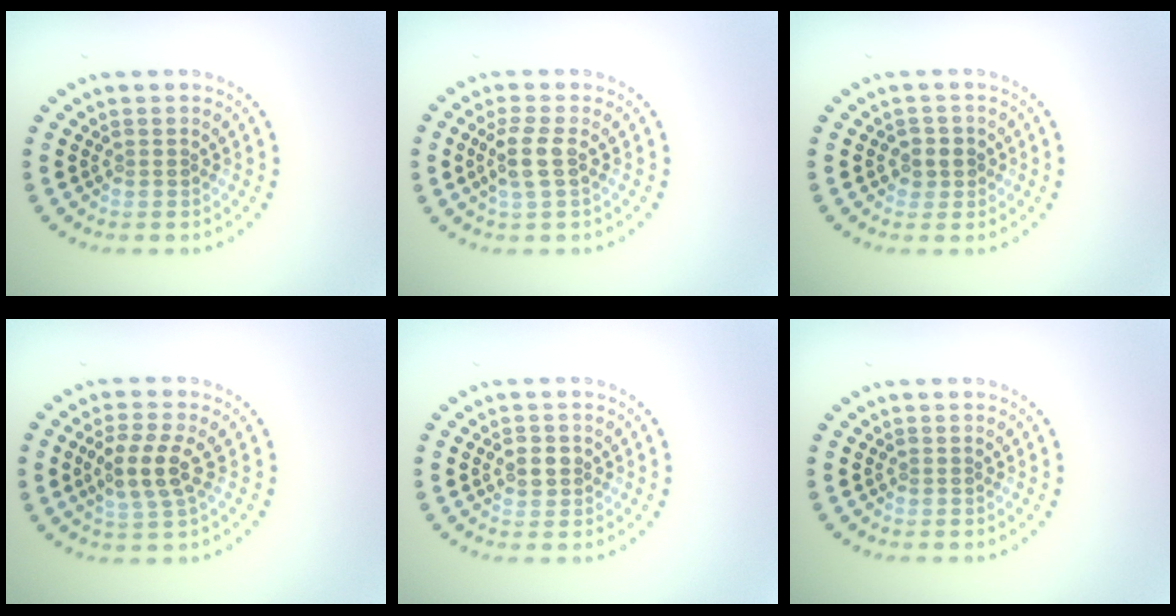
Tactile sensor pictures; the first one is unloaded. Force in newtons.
{"total": 2.4, "press": 2.0, "slide": 1.3}
{"total": 1.6, "press": 1.4, "slide": 0.8}
{"total": 3.5, "press": 3.3, "slide": 1.4}
{"total": 1.6, "press": 1.6, "slide": 0.3}
{"total": 0.0}